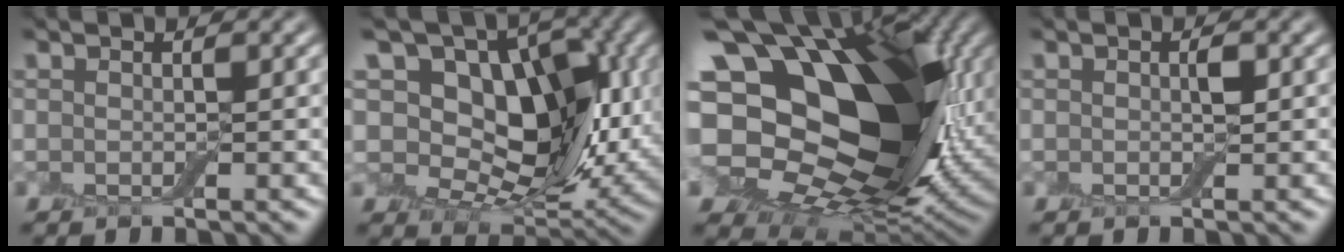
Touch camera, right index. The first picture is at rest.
{"total": 13.7, "force": [3.3, 8.7, 10.0], "torque": [-0.169, 0.022, 0.055]}
{"total": 20.9, "force": [4.5, 14.5, 14.4], "torque": [-0.267, 0.007, 0.089]}
{"total": 0.9, "force": [0.1, 0.4, 0.8], "torque": [-0.015, 0.003, 0.002]}